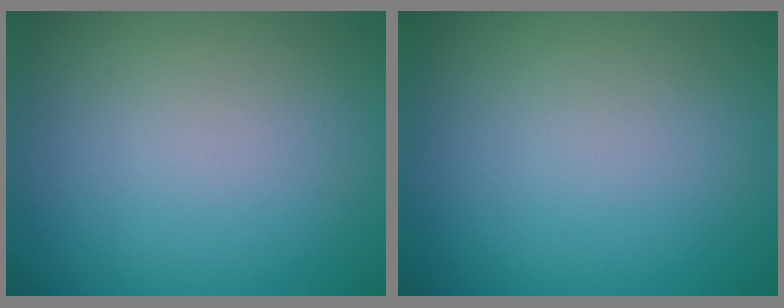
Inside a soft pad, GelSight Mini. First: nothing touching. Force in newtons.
{"total": 0.0}